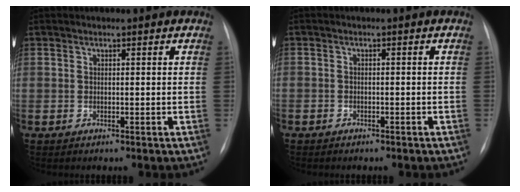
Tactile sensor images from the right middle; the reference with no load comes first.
{"total": 1.8, "force": [-1.4, 1.1, 0.5], "torque": [-0.009, 0.003, -0.015]}